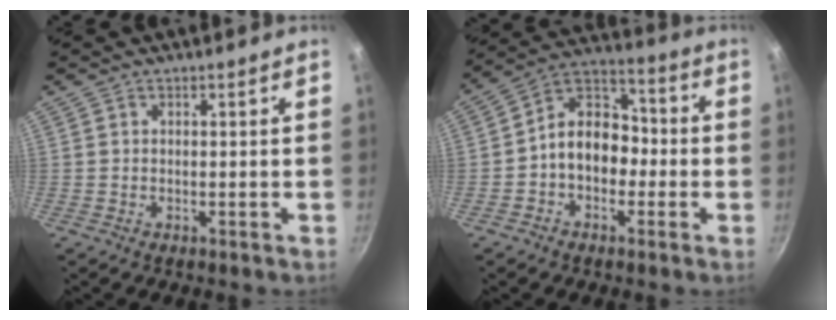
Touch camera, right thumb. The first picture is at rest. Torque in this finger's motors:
{"motor_torque": [0.10, 0.29, 0.12, 0.15, 0.08]}